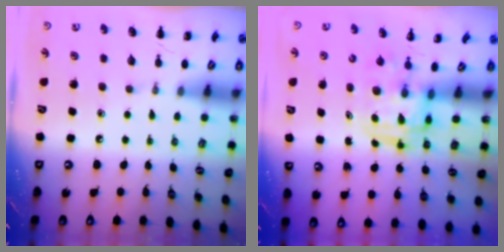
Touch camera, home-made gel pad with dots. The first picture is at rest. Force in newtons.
{"total": 3.3, "press": 3.3, "slide": 0.7}